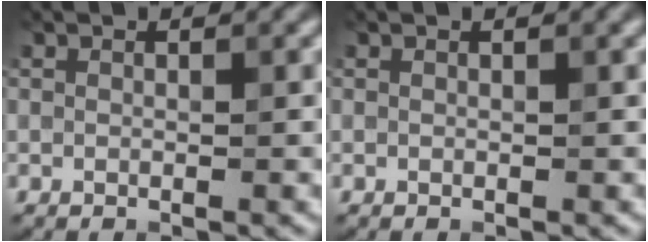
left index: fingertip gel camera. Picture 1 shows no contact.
{"total": 0.0}